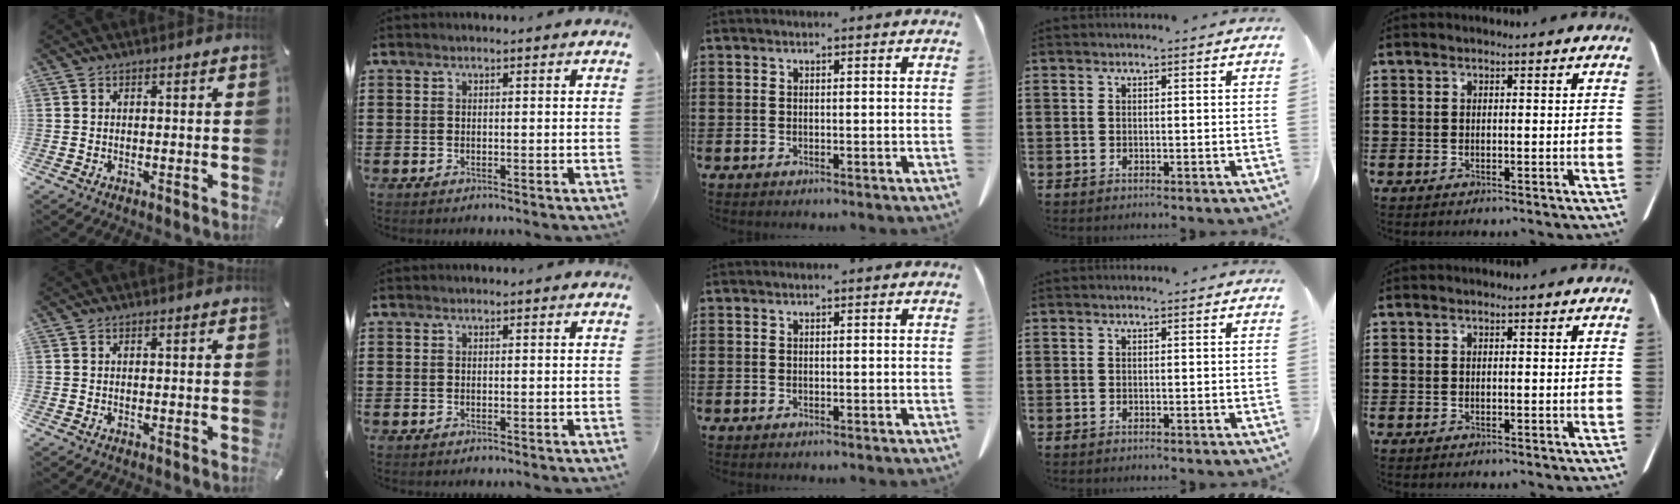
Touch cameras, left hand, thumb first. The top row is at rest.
{}